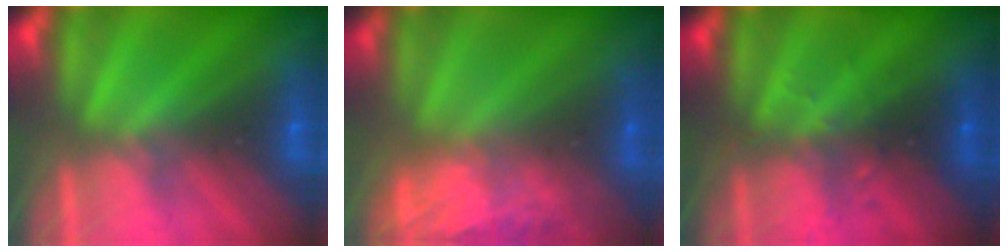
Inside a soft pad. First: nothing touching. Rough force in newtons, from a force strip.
{"total": 7.3}
{"total": 2.8}